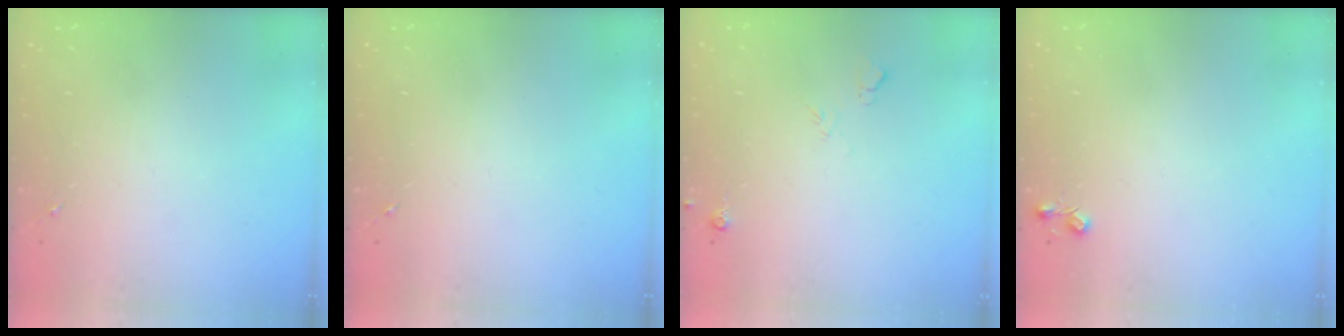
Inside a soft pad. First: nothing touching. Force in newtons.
{"total": 0.0}
{"total": 4.6, "press": 4.5, "slide": 0.8}
{"total": 4.4, "press": 4.4, "slide": 0.7}